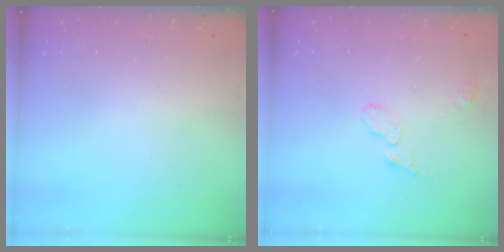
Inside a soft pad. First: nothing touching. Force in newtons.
{"total": 5.4, "press": 5.4, "slide": 0.2}